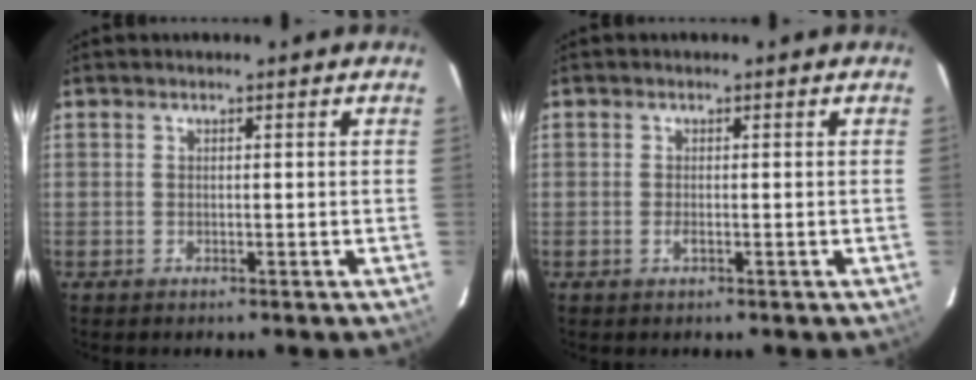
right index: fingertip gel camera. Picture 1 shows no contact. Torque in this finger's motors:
{"motor_torque": [0.31, -0.08, 0.11, 0.02]}